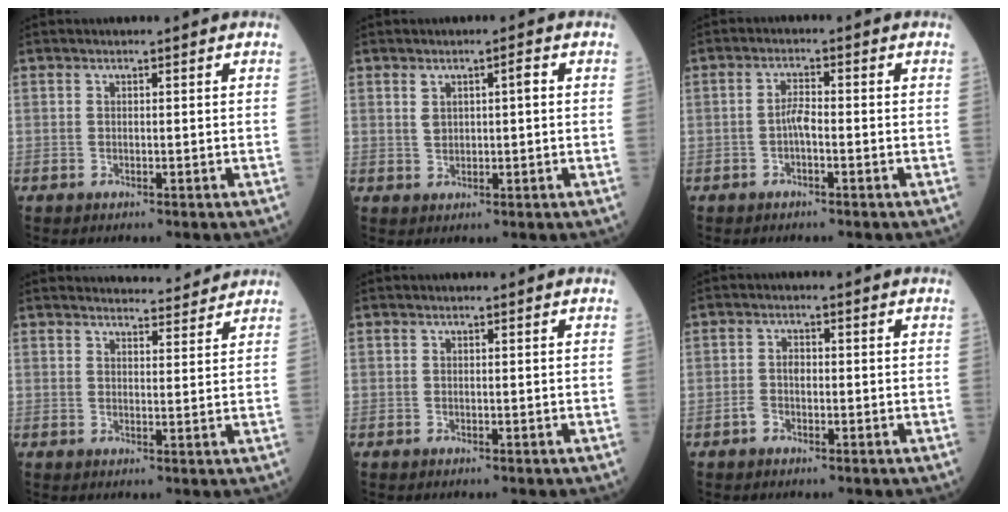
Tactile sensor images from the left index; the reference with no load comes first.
{"total": 3.1, "force": [0.8, 1.2, 2.7], "torque": [-0.052, 0.011, 0.017]}
{"total": 2.4, "force": [-0.9, 0.6, 2.2], "torque": [-0.044, 0.002, -0.018]}
{"total": 8.1, "force": [7.9, 1.2, 1.2], "torque": [-0.007, 0.005, 0.091]}
{"total": 0.0}
{"total": 2.2, "force": [-0.8, 1.3, 1.5], "torque": [-0.034, 0.005, -0.016]}